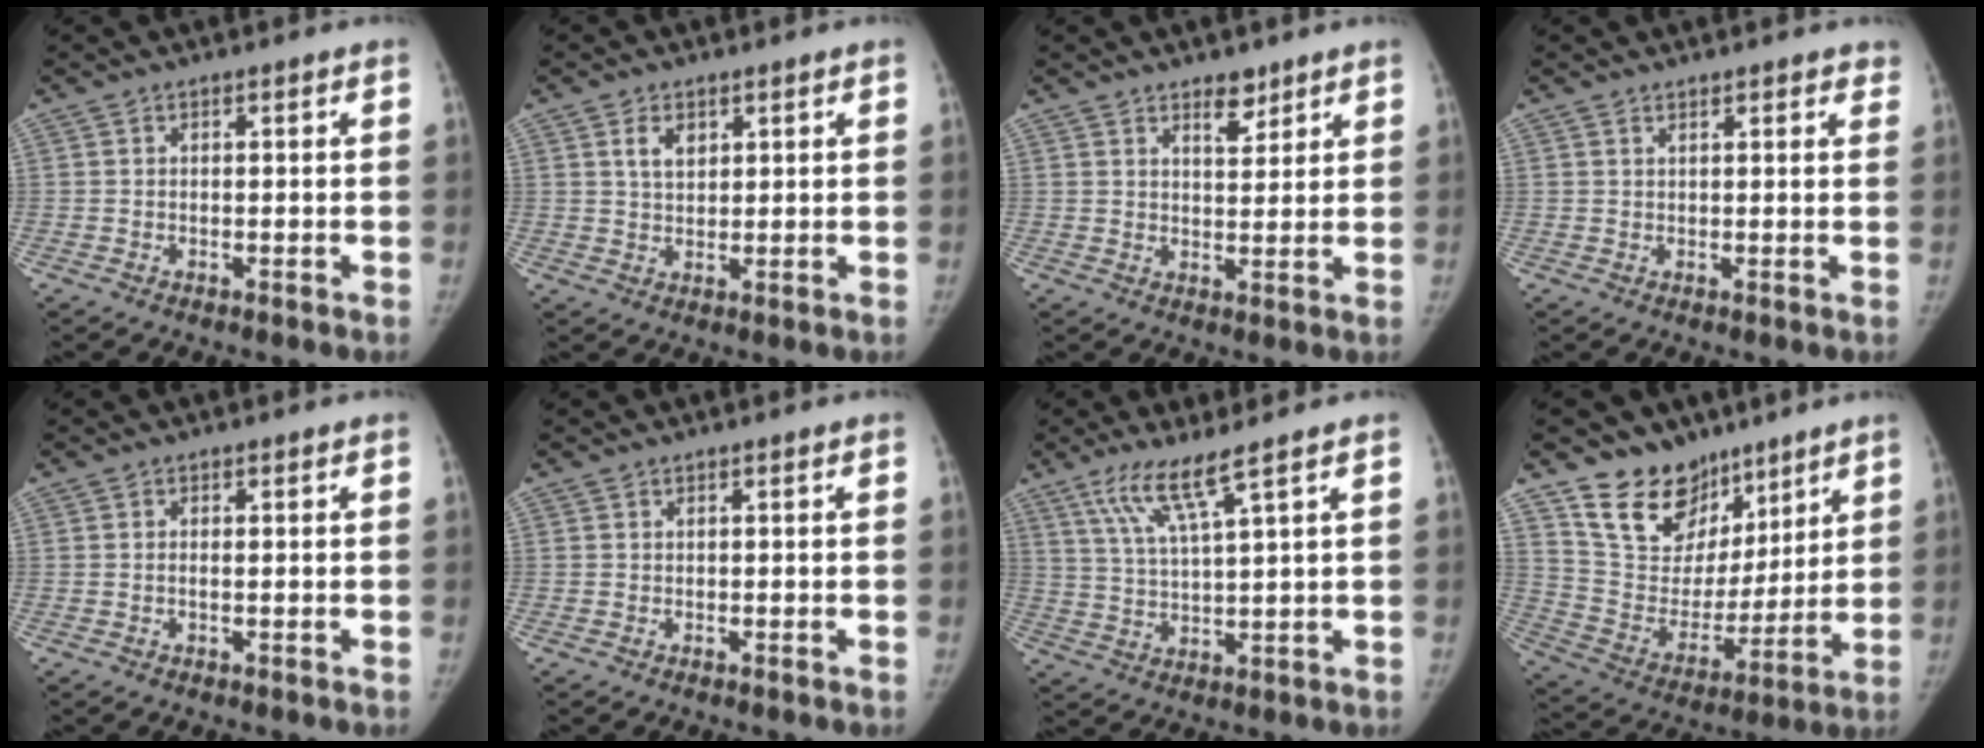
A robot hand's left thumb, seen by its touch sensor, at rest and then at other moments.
{"total": 3.9, "force": [1.8, 2.4, 2.4], "torque": [-0.032, -0.008, 0.034]}
{"total": 4.0, "force": [2.9, 2.0, 2.0], "torque": [-0.011, -0.021, 0.046]}
{"total": 2.4, "force": [2.0, 1.0, 1.0], "torque": [0.010, -0.003, 0.019]}
{"total": 0.7, "force": [-0.1, 0.1, 0.7], "torque": [-0.019, 0.003, -0.001]}
{"total": 0.0}
{"total": 7.6, "force": [4.8, 0.1, 5.8], "torque": [-0.121, -0.024, 0.103]}
{"total": 16.7, "force": [11.9, 10.9, 4.3], "torque": [-0.015, -0.080, 0.220]}